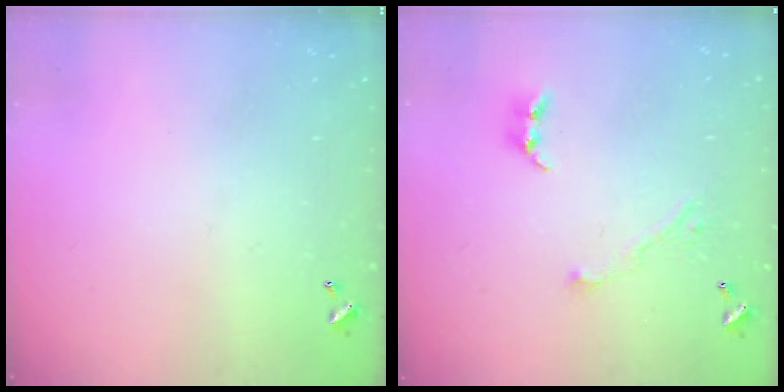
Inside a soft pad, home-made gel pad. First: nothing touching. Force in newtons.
{"total": 4.4, "press": 4.3, "slide": 0.6}